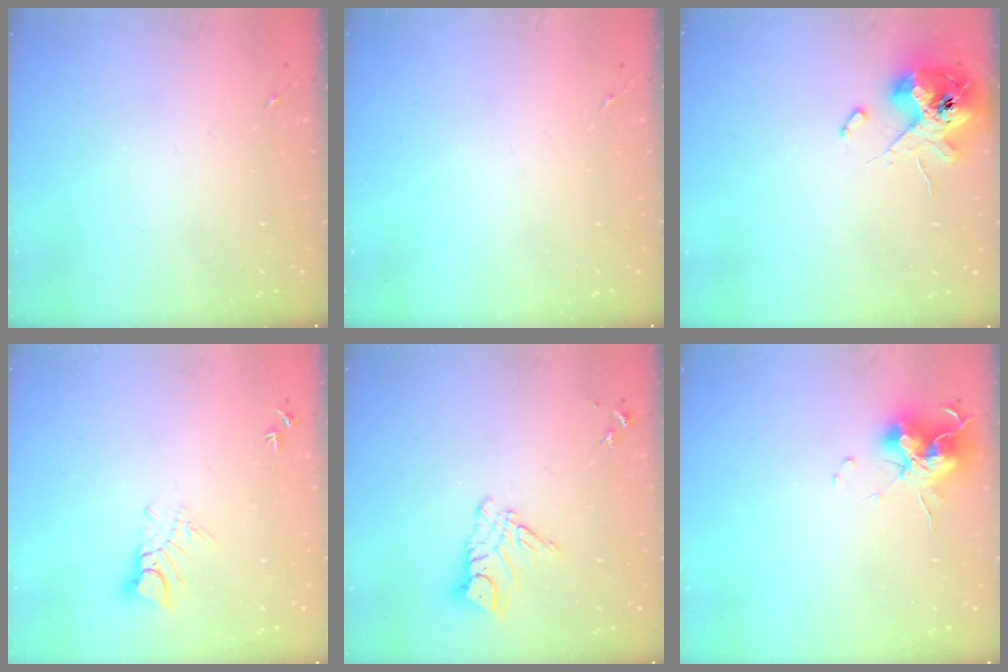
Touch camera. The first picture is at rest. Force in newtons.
{"total": 0.0}
{"total": 13.0, "press": 12.8, "slide": 1.9}
{"total": 5.1, "press": 5.1, "slide": 0.2}
{"total": 9.9, "press": 9.8, "slide": 1.1}
{"total": 14.3, "press": 14.2, "slide": 1.4}